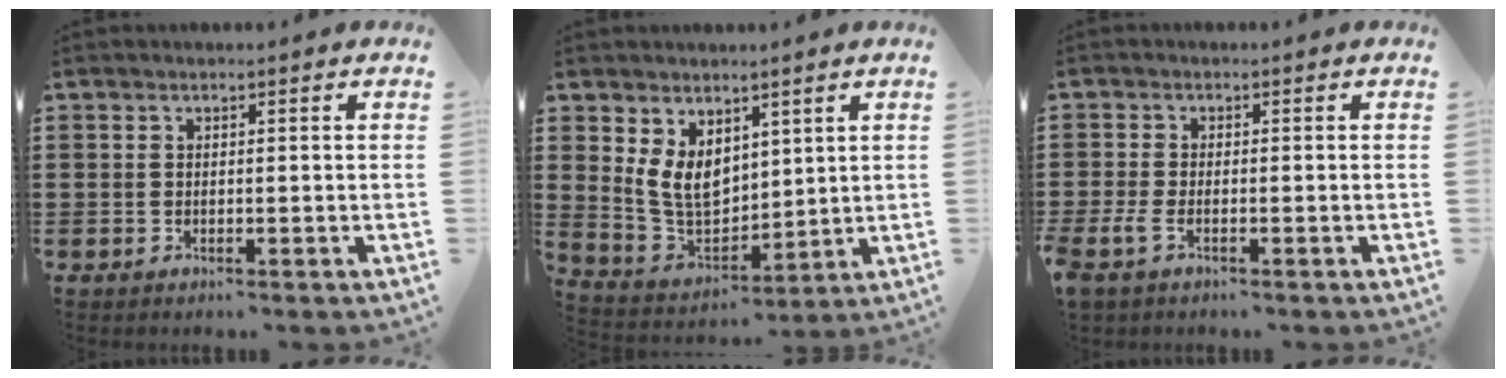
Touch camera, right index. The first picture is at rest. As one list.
[{"total": 7.4, "force": [3.2, 5.2, 4.1], "torque": [-0.110, -0.004, 0.062]}, {"total": 1.7, "force": [-1.0, 0.6, 1.2], "torque": [-0.038, -0.007, -0.024]}]